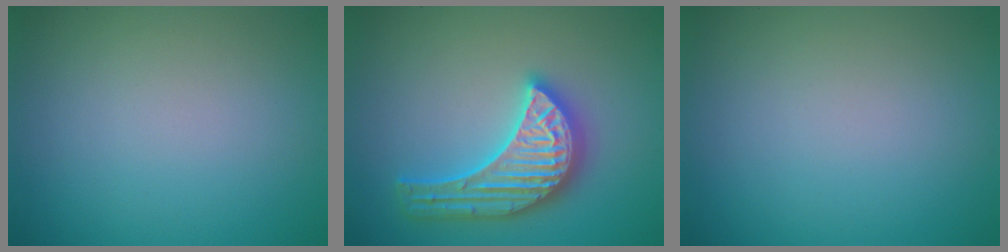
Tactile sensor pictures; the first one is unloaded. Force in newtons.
{"total": 5.5, "press": 5.5, "slide": 0.6}
{"total": 0.0}